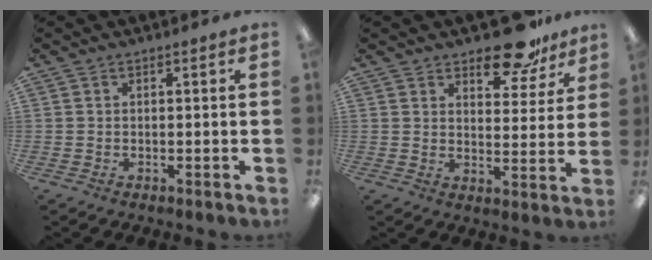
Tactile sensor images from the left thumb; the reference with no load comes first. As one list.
[{"total": 12.4, "force": [9.5, 5.2, 5.9], "torque": [-0.071, -0.059, 0.166]}]